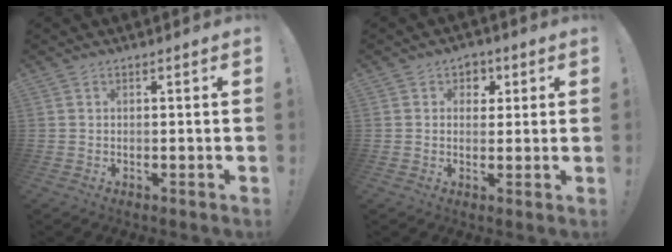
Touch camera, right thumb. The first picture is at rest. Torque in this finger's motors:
{"motor_torque": [0.13, 0.93, 0.15, -0.12, 0.00]}